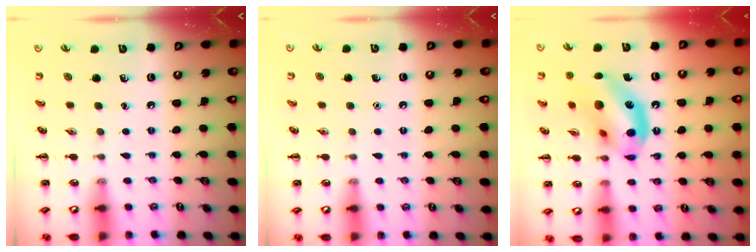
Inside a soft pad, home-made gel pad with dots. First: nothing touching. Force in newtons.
{"total": 1.6, "press": 1.6, "slide": 0.1}
{"total": 16.4, "press": 16.1, "slide": 3.2}